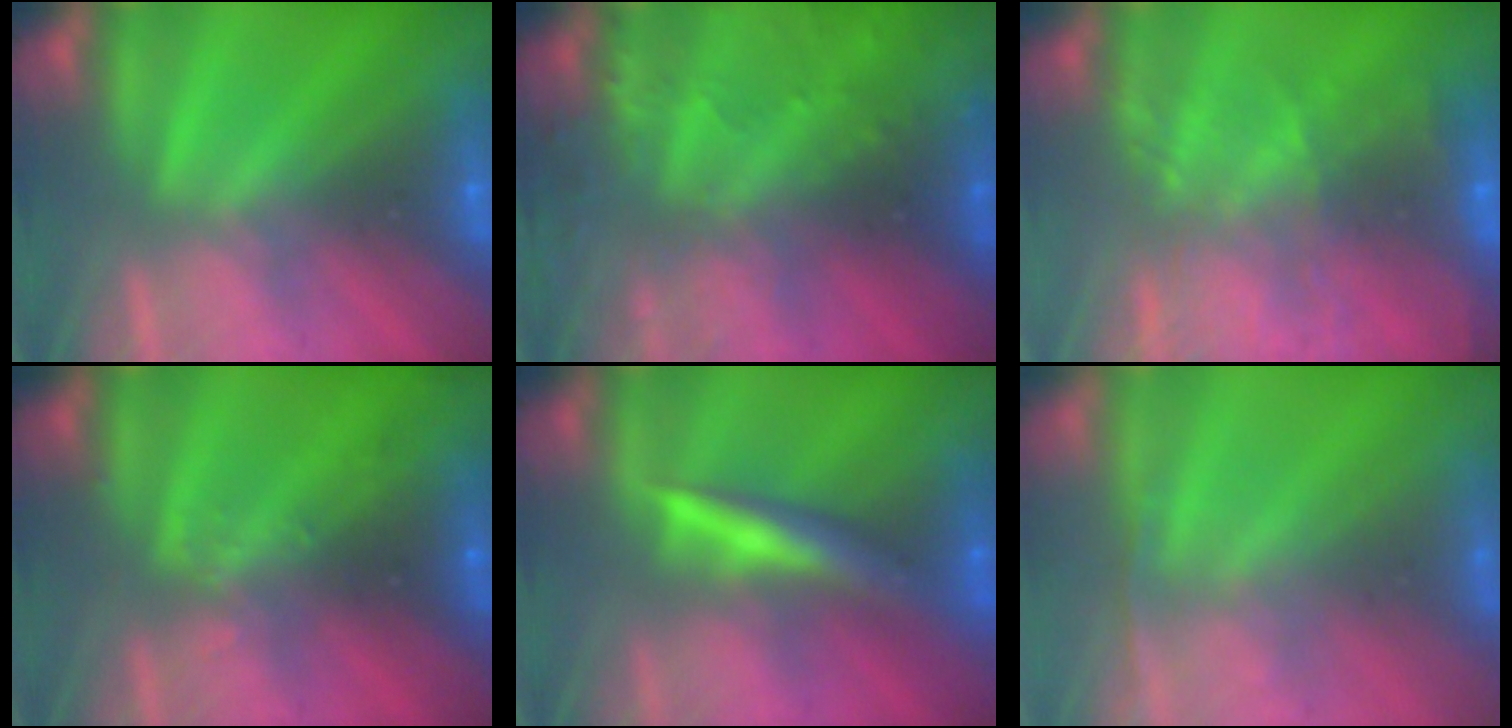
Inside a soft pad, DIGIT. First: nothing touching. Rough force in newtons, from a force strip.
{"total": 7.9}
{"total": 9.6}
{"total": 2.4}
{"total": 2.9}
{"total": 1.2}